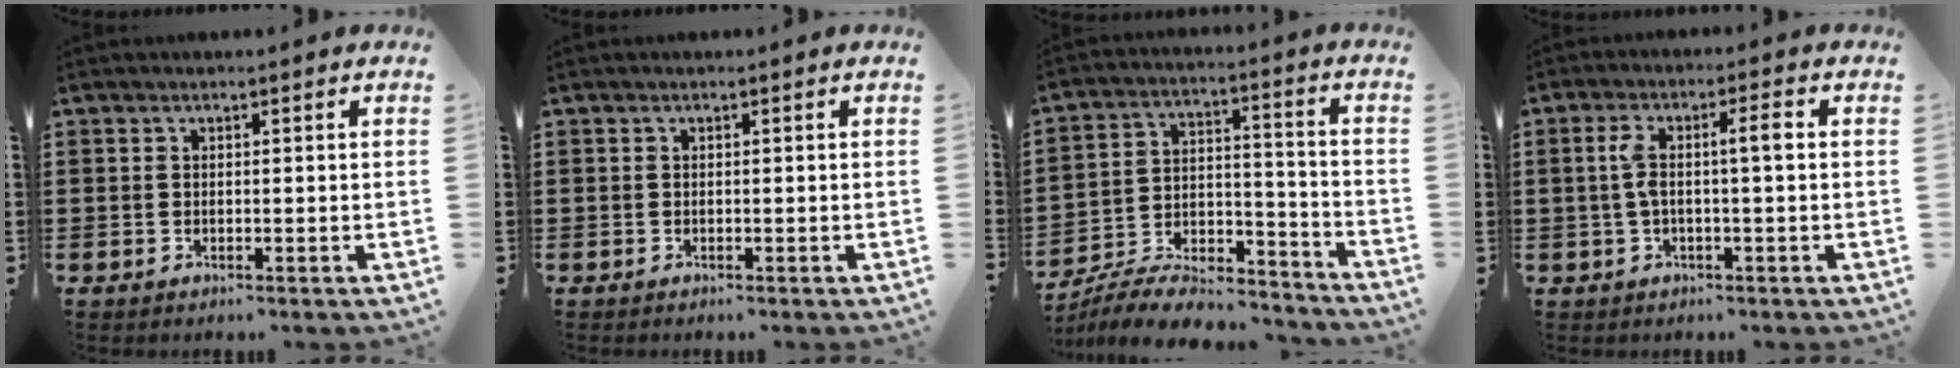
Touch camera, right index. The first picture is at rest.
{"total": 0.0}
{"total": 8.8, "force": [-8.0, 2.2, 3.0], "torque": [-0.053, 0.018, -0.156]}
{"total": 5.0, "force": [0.1, 1.0, 4.9], "torque": [-0.098, 0.007, -0.006]}